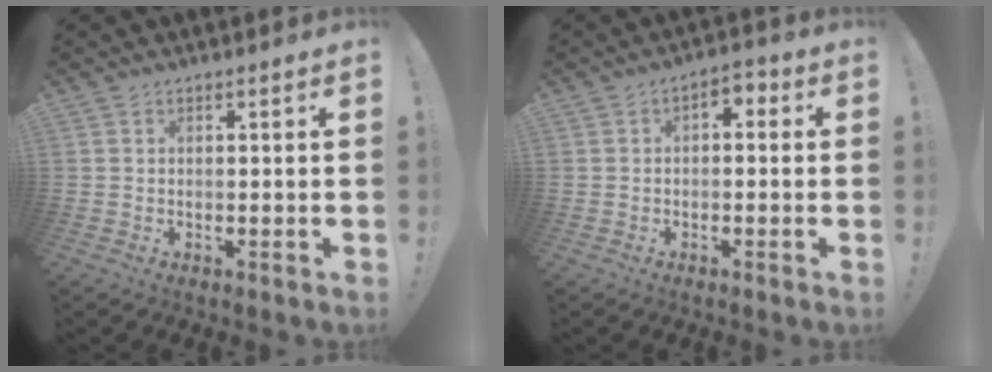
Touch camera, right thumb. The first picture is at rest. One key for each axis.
{"total": 2.9, "fx": -1.3, "fy": 1.8, "fz": 1.8, "tx": -0.023, "ty": 0.010, "tz": -0.026}